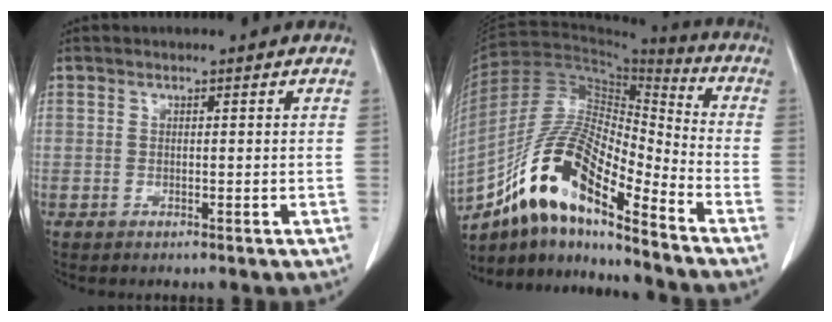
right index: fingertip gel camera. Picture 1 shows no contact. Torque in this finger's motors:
{"motor_torque": [1.11, -1.03, 0.67, 0.21]}